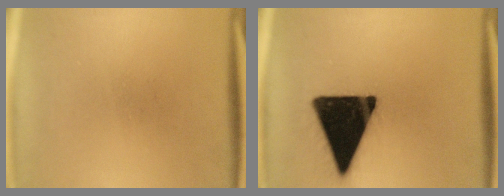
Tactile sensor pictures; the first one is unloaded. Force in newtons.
{"total": 19.8}